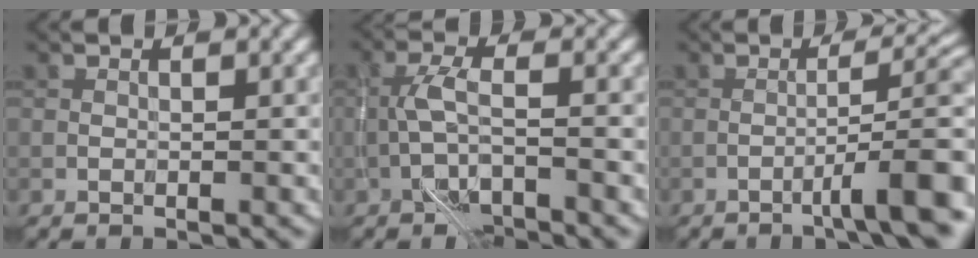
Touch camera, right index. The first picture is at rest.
{"total": 3.7, "force": [-1.9, 1.2, 2.9], "torque": [-0.066, 0.005, -0.044]}
{"total": 7.1, "force": [-3.1, 1.2, 6.3], "torque": [-0.085, 0.016, -0.046]}